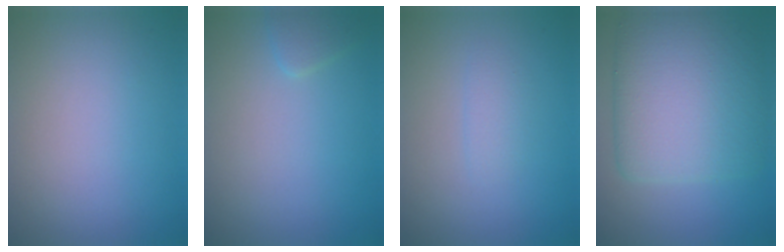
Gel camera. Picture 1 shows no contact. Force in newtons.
{"total": 1.0, "press": 1.0, "slide": 0.0}
{"total": 1.1, "press": 1.1, "slide": 0.0}
{"total": 9.6, "press": 9.6, "slide": 0.2}